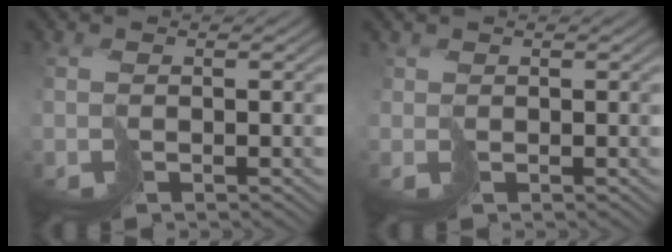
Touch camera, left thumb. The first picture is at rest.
{"total": 0.6, "force": [0.2, 0.3, -0.5], "torque": [0.011, -0.002, 0.008]}